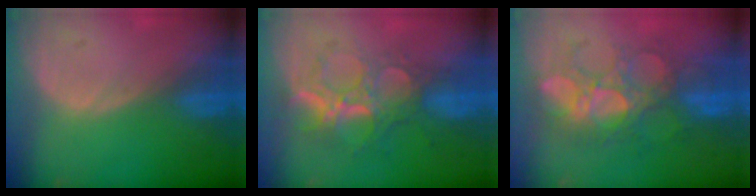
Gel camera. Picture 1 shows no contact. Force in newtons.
{"total": 8.9, "press": 7.8, "slide": 4.3}
{"total": 8.8, "press": 8.6, "slide": 1.5}